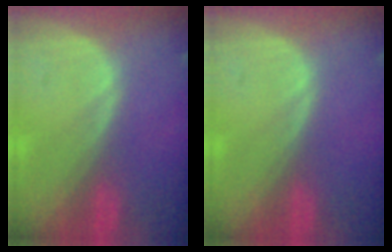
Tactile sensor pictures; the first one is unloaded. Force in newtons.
{"total": 0.0}